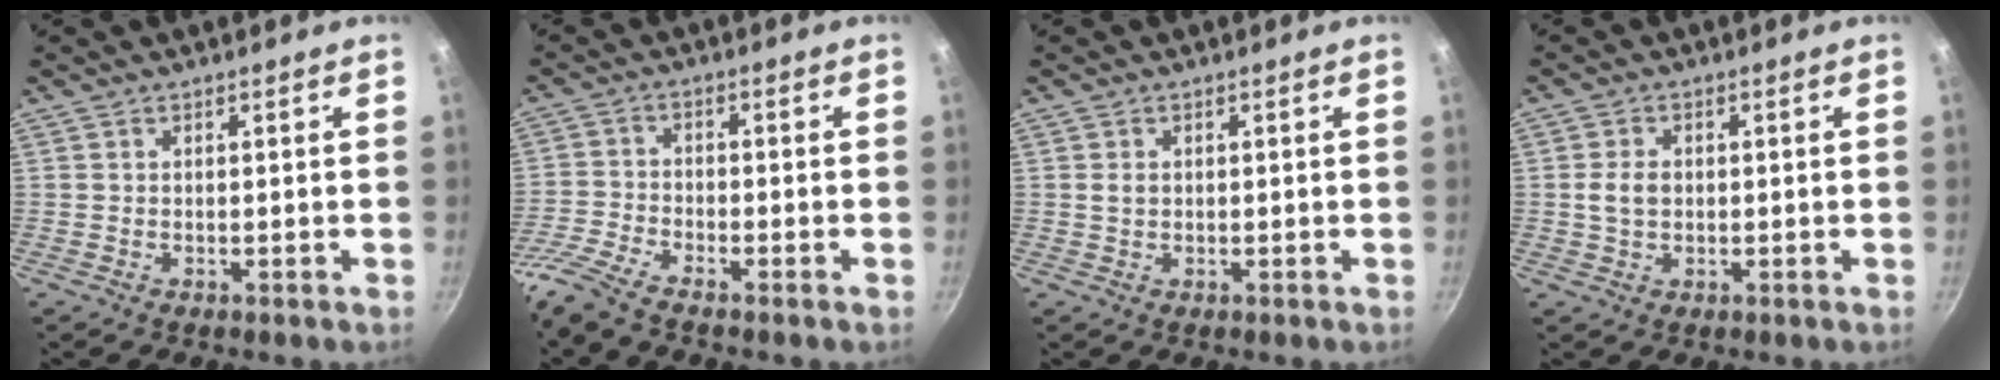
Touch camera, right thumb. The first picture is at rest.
{"total": 6.4, "force": [-5.4, 0.9, 3.4], "torque": [-0.085, 0.024, -0.122]}
{"total": 1.4, "force": [0.2, 1.1, 0.8], "torque": [-0.010, 0.000, 0.003]}
{"total": 3.7, "force": [0.1, 2.7, 2.5], "torque": [-0.039, 0.005, 0.000]}